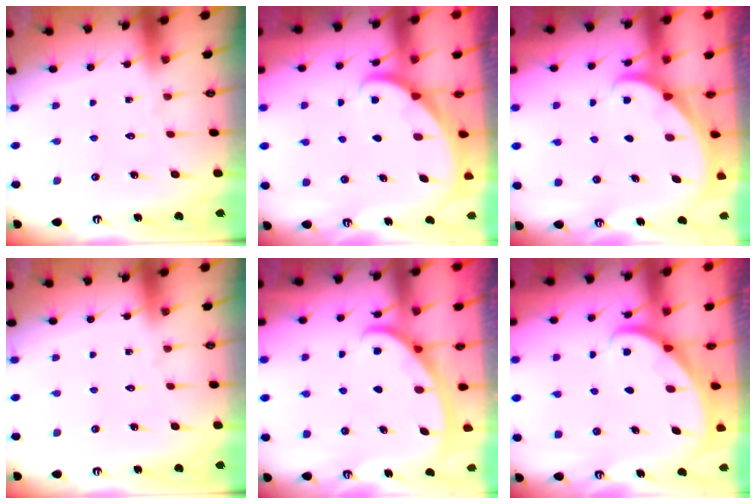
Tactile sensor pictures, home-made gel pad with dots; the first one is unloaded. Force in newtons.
{"total": 2.1, "press": 2.1, "slide": 0.2}
{"total": 1.6, "press": 1.6, "slide": 0.0}
{"total": 0.0}
{"total": 2.8, "press": 2.8, "slide": 0.4}
{"total": 2.2, "press": 2.2, "slide": 0.1}